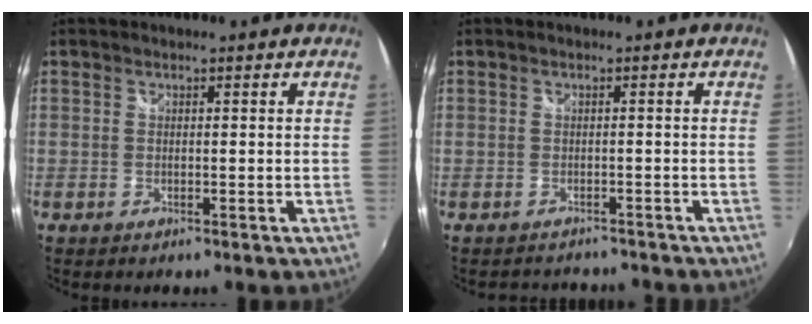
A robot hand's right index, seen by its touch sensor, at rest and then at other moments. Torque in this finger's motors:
{"motor_torque": [-1.45, -0.69, -1.03, -0.21]}